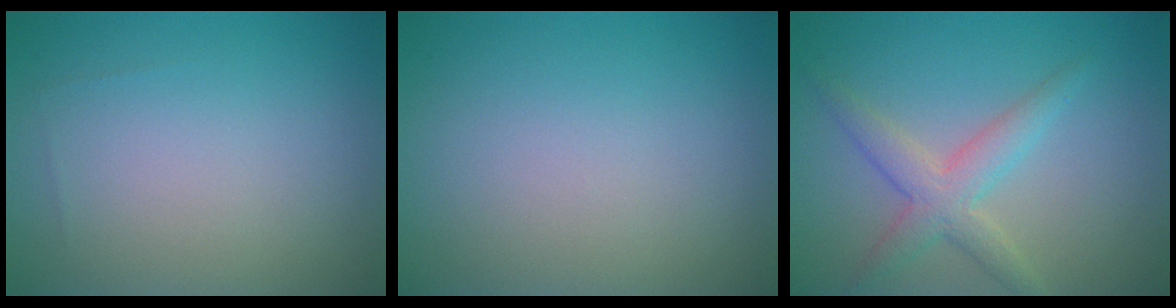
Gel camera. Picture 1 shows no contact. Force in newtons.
{"total": 0.0}
{"total": 3.4, "press": 3.4, "slide": 0.1}